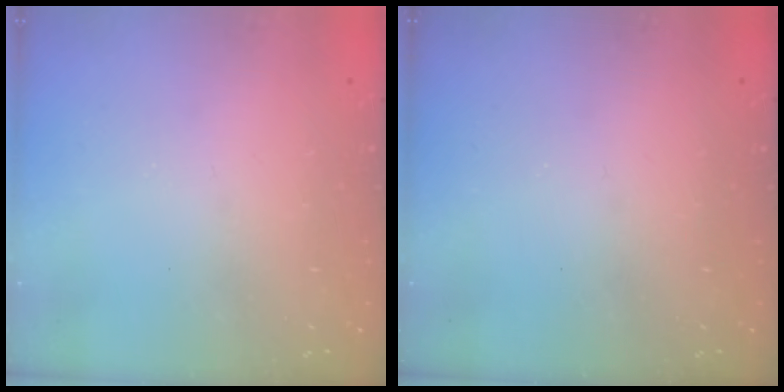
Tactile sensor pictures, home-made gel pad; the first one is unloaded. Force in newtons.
{"total": 0.0}